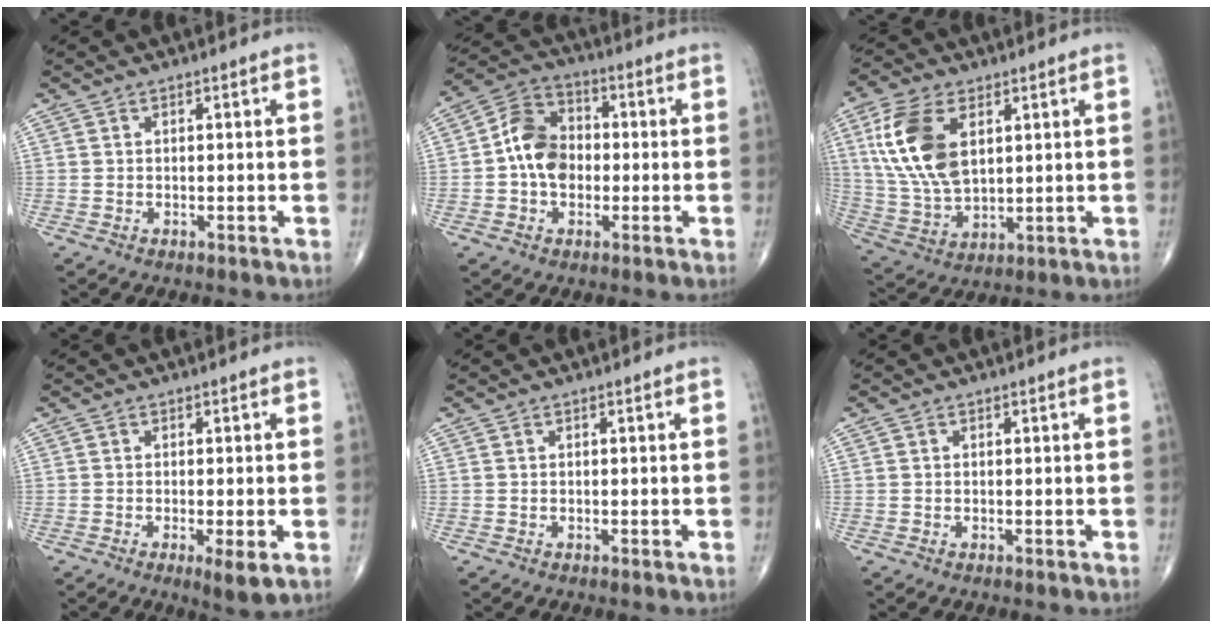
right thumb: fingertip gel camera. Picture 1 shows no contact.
{"total": 10.0, "force": [-0.6, 7.5, 6.6], "torque": [-0.096, 0.029, -0.024]}
{"total": 15.3, "force": [4.6, 8.5, 11.8], "torque": [-0.238, -0.012, 0.096]}
{"total": 4.1, "force": [-1.3, 0.7, 3.8], "torque": [-0.065, -0.014, -0.022]}
{"total": 0.0}
{"total": 0.0}